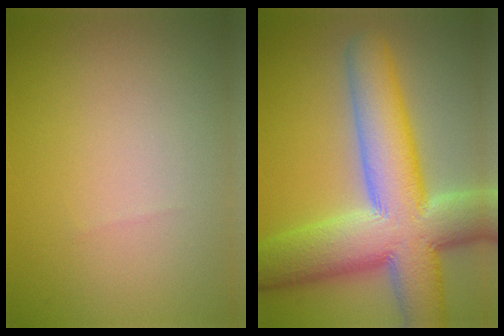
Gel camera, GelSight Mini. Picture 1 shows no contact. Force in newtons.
{"total": 13.1, "press": 13.1, "slide": 1.0}